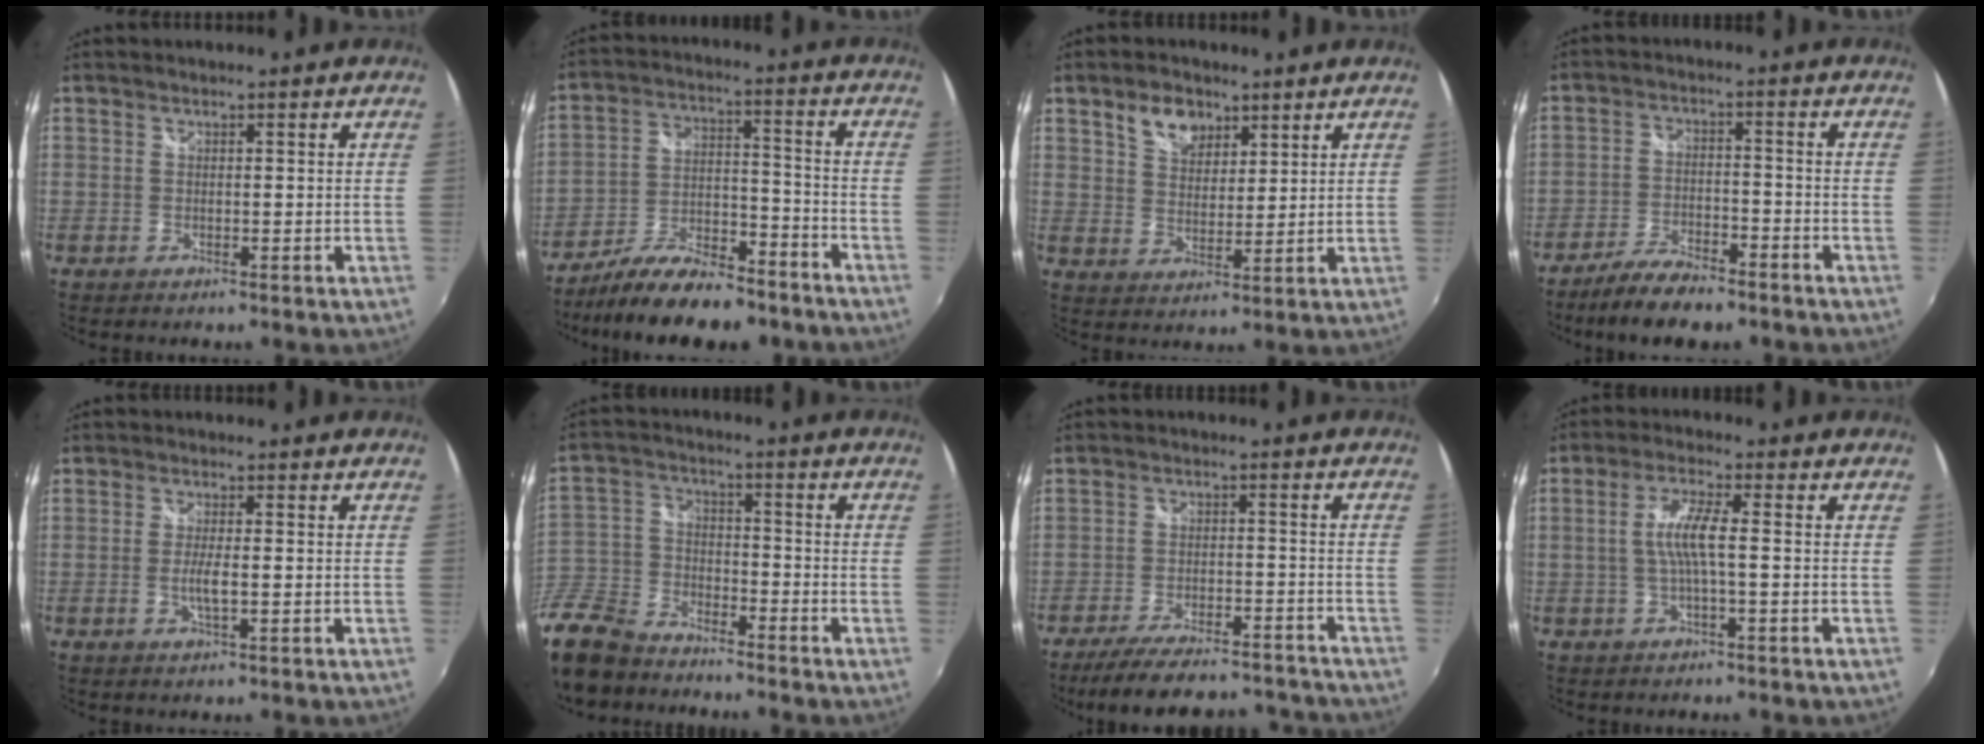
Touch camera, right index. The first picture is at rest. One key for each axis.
{"total": 16.6, "fx": -13.3, "fy": 5.1, "fz": 8.6, "tx": -0.165, "ty": -0.010, "tz": -0.211}
{"total": 6.5, "fx": 3.9, "fy": 4.1, "fz": 3.2, "tx": -0.051, "ty": 0.011, "tz": 0.071}
{"total": 9.6, "fx": -7.8, "fy": 2.7, "fz": 5.0, "tx": -0.121, "ty": -0.016, "tz": -0.138}
{"total": 3.1, "fx": -0.6, "fy": 0.3, "fz": 3.0, "tx": -0.058, "ty": -0.007, "tz": -0.011}
{"total": 16.9, "fx": -12.7, "fy": 8.7, "fz": 7.0, "tx": -0.199, "ty": -0.004, "tz": -0.242}
{"total": 17.8, "fx": -15.7, "fy": 5.2, "fz": 6.5, "tx": -0.140, "ty": 0.010, "tz": -0.211}
{"total": 5.6, "fx": -0.5, "fy": 0.4, "fz": 5.5, "tx": -0.111, "ty": 0.002, "tz": -0.006}